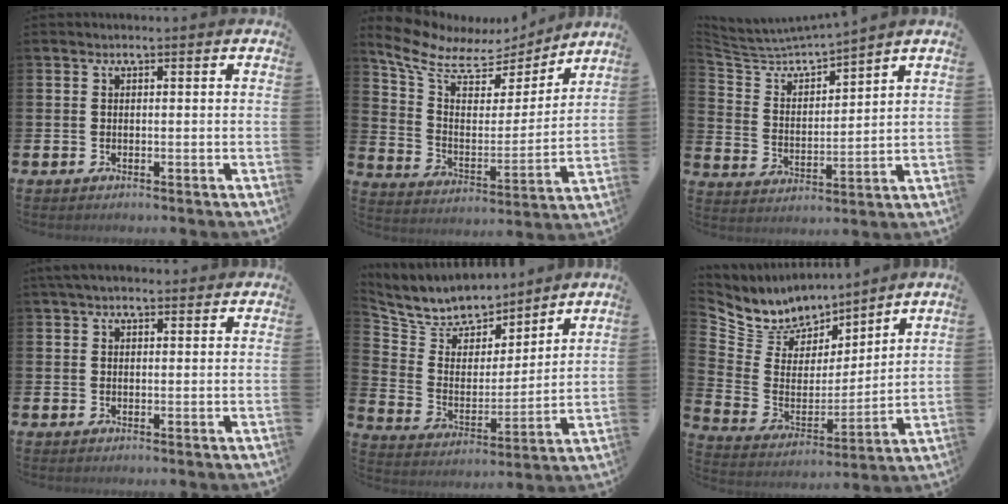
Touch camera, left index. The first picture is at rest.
{"total": 9.0, "force": [7.5, 4.0, 3.1], "torque": [-0.102, -0.048, 0.127]}
{"total": 4.5, "force": [4.4, 0.6, 0.7], "torque": [-0.041, -0.036, 0.068]}
{"total": 2.5, "force": [2.0, 0.9, 1.1], "torque": [-0.012, -0.002, 0.033]}
{"total": 7.8, "force": [7.5, 2.4, 0.1], "torque": [-0.051, -0.061, 0.134]}
{"total": 8.0, "force": [7.4, 2.9, -0.7], "torque": [-0.042, -0.064, 0.136]}